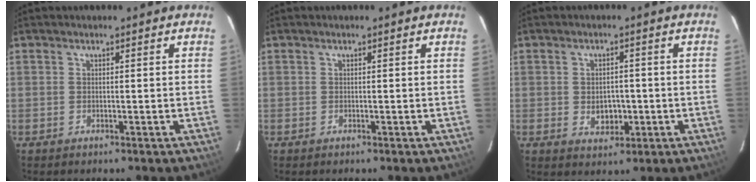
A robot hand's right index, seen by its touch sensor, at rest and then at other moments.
{"total": 0.0}
{"total": 4.5, "force": [-0.8, 3.4, 2.8], "torque": [-0.048, 0.000, -0.006]}